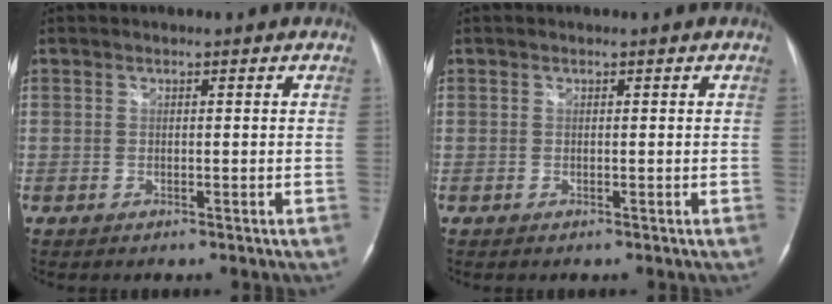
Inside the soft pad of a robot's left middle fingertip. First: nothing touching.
{"total": 0.0}